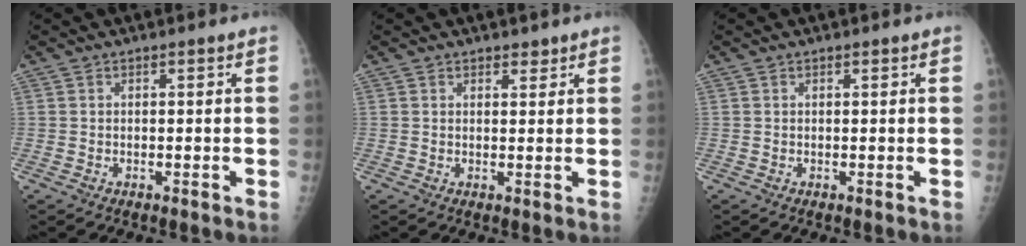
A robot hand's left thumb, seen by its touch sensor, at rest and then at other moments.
{"total": 1.8, "force": [1.4, 1.0, 0.5], "torque": [0.010, -0.009, 0.017]}
{"total": 0.0}